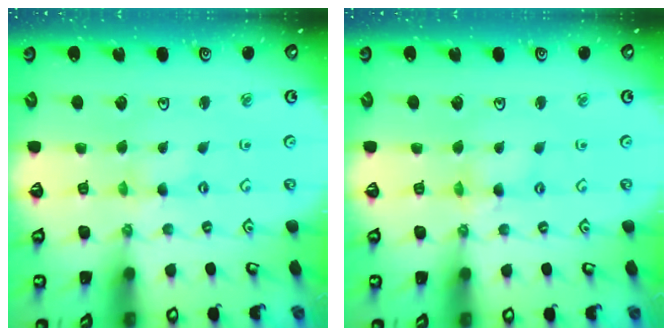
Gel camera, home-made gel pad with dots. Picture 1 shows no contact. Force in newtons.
{"total": 2.8, "press": 2.8, "slide": 0.3}